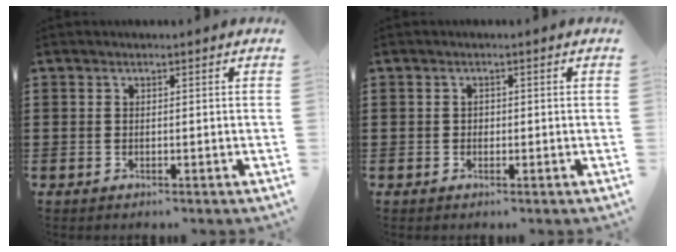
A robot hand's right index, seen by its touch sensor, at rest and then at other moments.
{"total": 0.7, "force": [-0.1, 0.6, 0.3], "torque": [-0.007, 0.002, -0.002]}